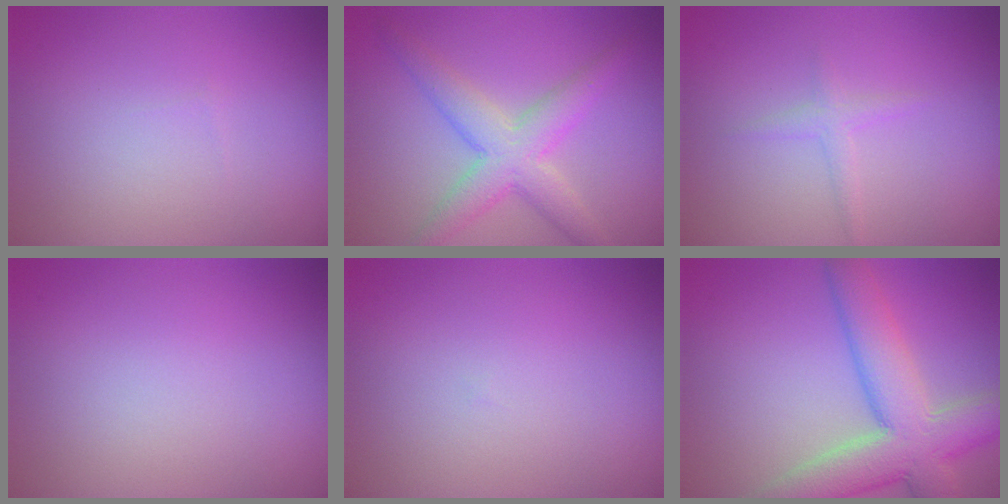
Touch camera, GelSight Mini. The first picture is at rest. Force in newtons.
{"total": 4.7, "press": 4.7, "slide": 0.1}
{"total": 1.2, "press": 1.2, "slide": 0.0}
{"total": 0.0}
{"total": 0.0}
{"total": 8.4, "press": 8.4, "slide": 0.6}